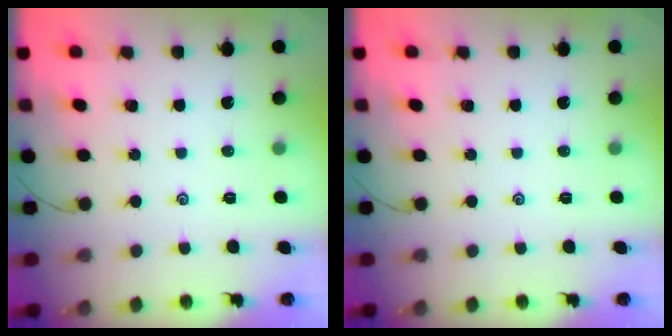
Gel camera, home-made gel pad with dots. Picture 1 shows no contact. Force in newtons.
{"total": 0.0}